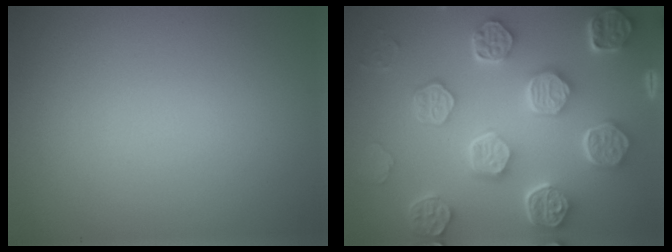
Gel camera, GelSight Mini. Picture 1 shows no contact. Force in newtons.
{"total": 8.8, "press": 6.6, "slide": 5.9}